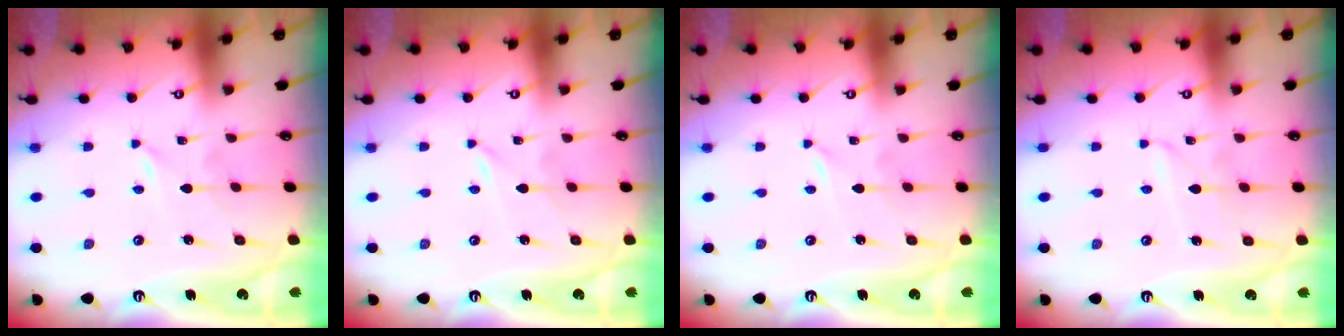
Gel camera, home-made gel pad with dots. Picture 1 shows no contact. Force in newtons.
{"total": 0.0}
{"total": 0.0}
{"total": 2.6, "press": 2.5, "slide": 0.4}